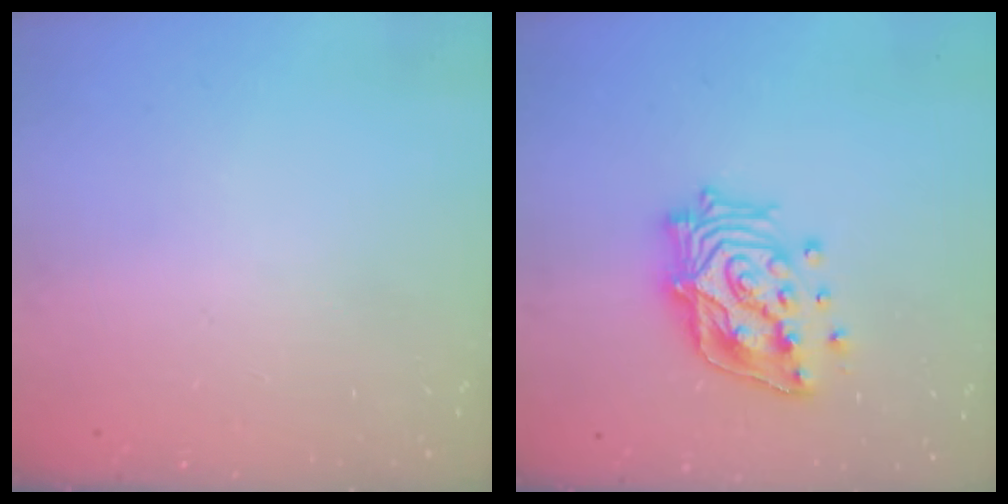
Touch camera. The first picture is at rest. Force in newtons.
{"total": 18.3, "press": 18.1, "slide": 2.4}